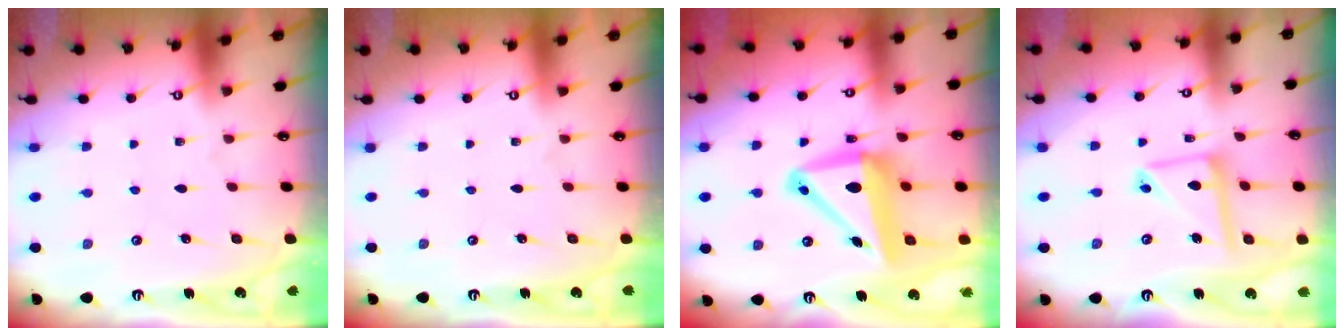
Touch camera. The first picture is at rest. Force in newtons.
{"total": 0.0}
{"total": 12.7, "press": 12.1, "slide": 3.8}
{"total": 11.6, "press": 11.6, "slide": 0.9}